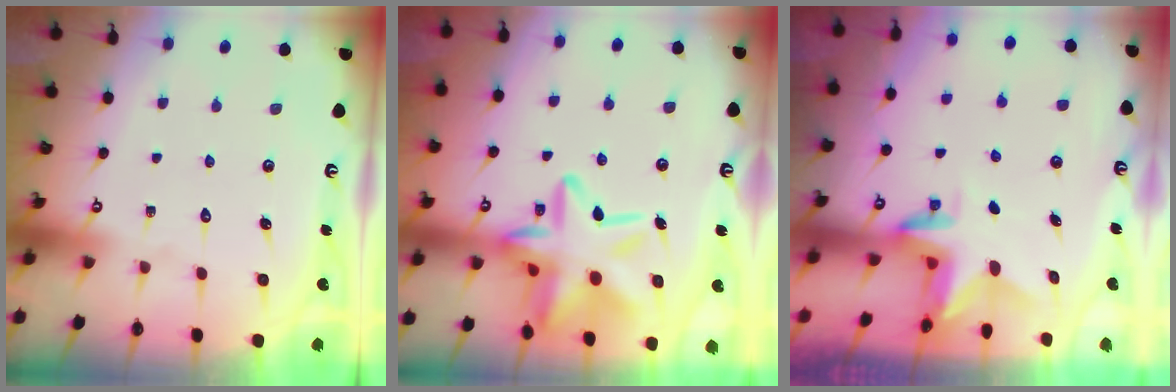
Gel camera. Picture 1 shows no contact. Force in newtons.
{"total": 20.7, "press": 20.6, "slide": 1.9}
{"total": 3.1, "press": 3.1, "slide": 0.2}